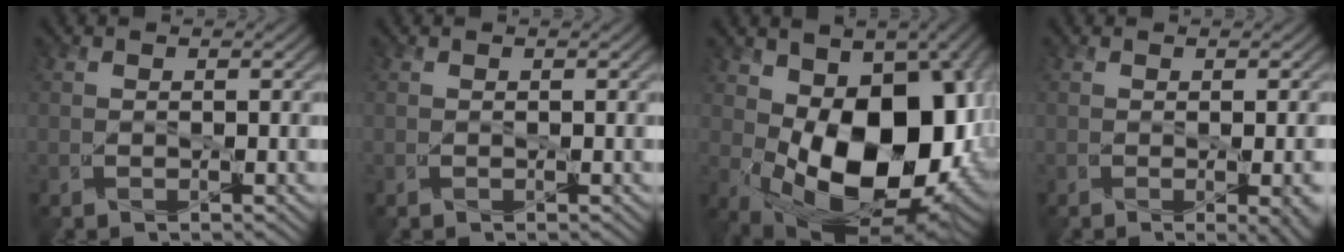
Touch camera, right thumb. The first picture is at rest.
{"total": 0.0}
{"total": 17.3, "force": [0.5, 10.3, 13.9], "torque": [-0.208, -0.035, 0.021]}
{"total": 4.1, "force": [-1.0, 0.9, 3.9], "torque": [-0.049, -0.003, -0.003]}